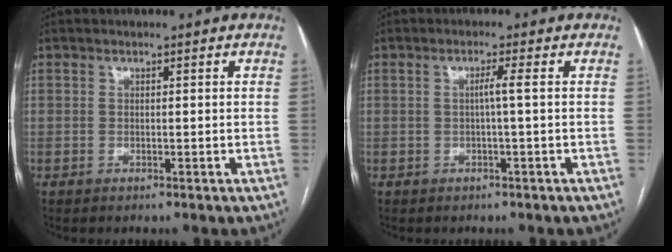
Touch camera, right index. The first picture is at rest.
{"total": 1.7, "force": [-0.2, -0.4, 1.6], "torque": [-0.026, 0.003, -0.004]}